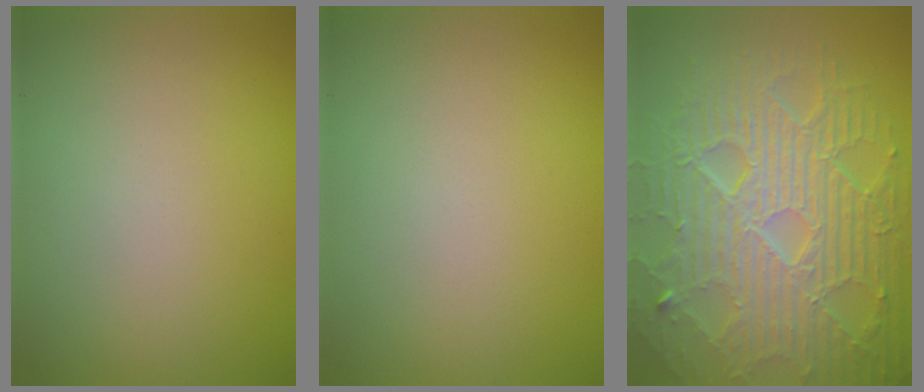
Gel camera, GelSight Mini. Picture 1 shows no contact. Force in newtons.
{"total": 0.0}
{"total": 10.9, "press": 6.8, "slide": 8.5}